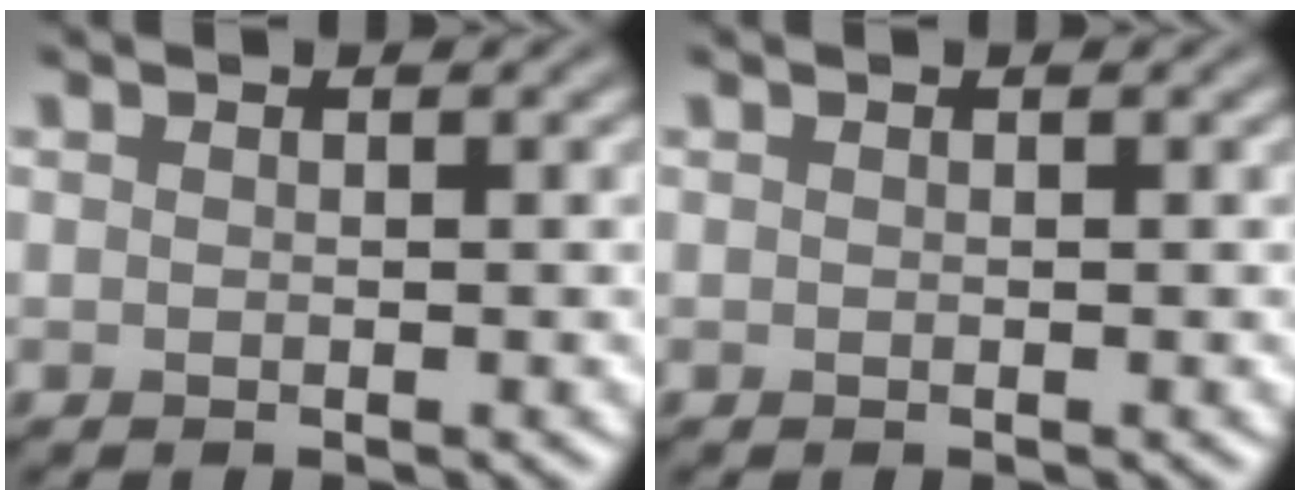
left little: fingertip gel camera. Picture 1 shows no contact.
{"total": 0.0}